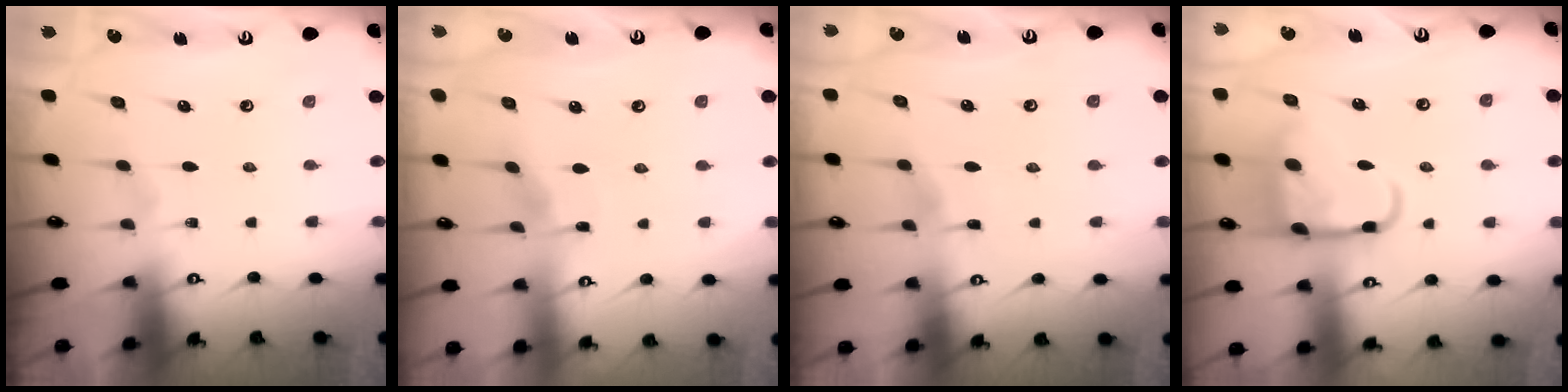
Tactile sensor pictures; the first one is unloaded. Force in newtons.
{"total": 2.4, "press": 2.4, "slide": 0.3}
{"total": 2.6, "press": 2.6, "slide": 0.3}
{"total": 12.8, "press": 12.8, "slide": 1.4}